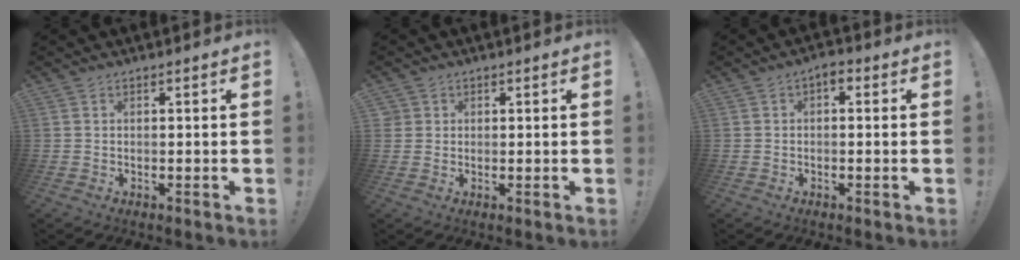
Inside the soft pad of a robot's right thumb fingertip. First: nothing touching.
{"total": 1.8, "force": [0.8, 1.6, 0.1], "torque": [0.002, -0.003, 0.015]}
{"total": 2.2, "force": [-0.2, 0.9, 2.0], "torque": [-0.032, 0.003, -0.007]}